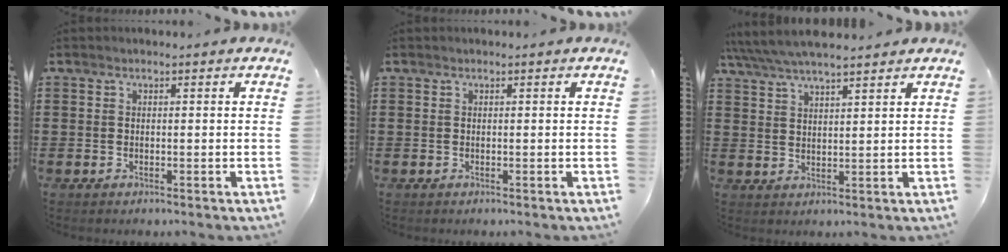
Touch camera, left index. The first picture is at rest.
{"total": 0.0}
{"total": 5.0, "force": [4.4, 0.7, 2.2], "torque": [-0.057, -0.011, 0.079]}